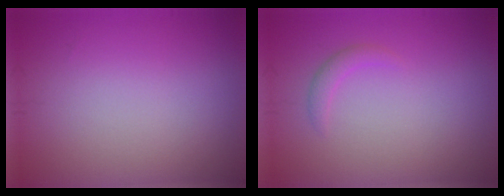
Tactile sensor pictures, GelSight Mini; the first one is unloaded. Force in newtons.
{"total": 1.1, "press": 1.1, "slide": 0.1}